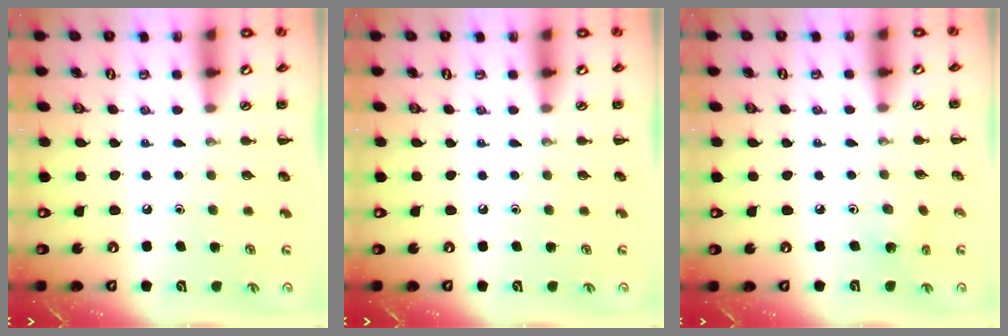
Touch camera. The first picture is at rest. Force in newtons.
{"total": 0.0}
{"total": 2.6, "press": 2.4, "slide": 0.8}